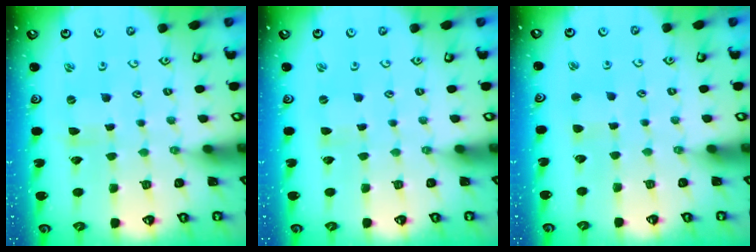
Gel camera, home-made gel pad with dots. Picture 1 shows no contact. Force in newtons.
{"total": 0.0}
{"total": 2.5, "press": 2.4, "slide": 0.3}